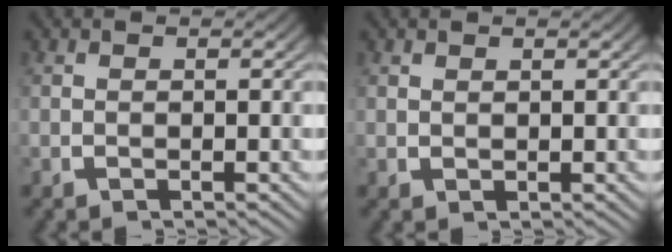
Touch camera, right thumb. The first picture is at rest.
{"total": 0.6, "force": [0.6, 0.1, 0.0], "torque": [0.005, 0.000, 0.016]}